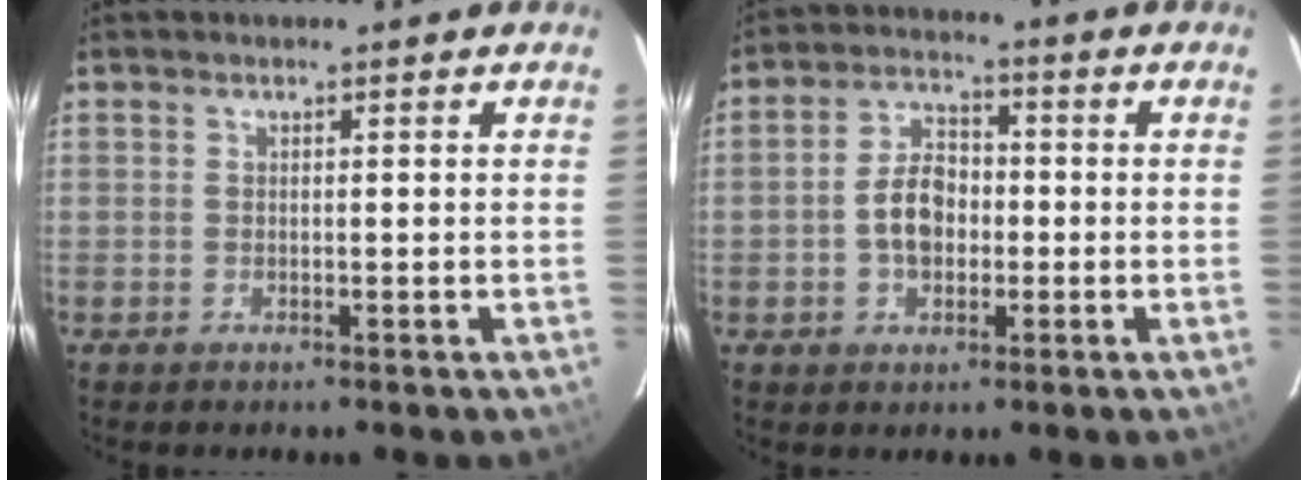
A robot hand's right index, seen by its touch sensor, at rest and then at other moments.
{"total": 7.5, "force": [-1.4, 5.1, 5.4], "torque": [-0.103, 0.019, -0.019]}